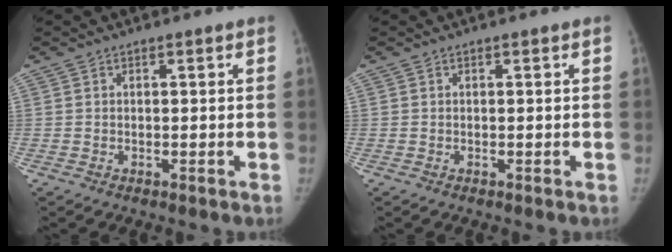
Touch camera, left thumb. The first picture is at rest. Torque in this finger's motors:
{"motor_torque": [0.25, -0.14, 0.30, -0.16, 0.07]}